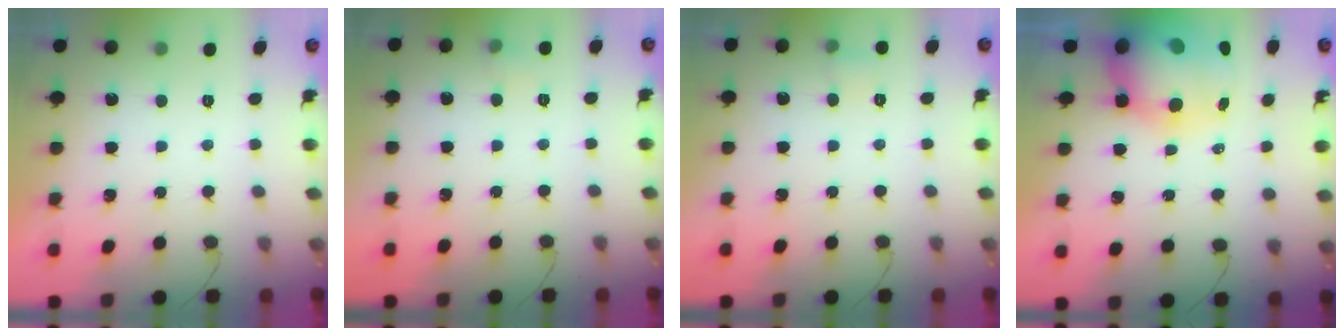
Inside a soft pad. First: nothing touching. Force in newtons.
{"total": 3.6, "press": 3.4, "slide": 1.1}
{"total": 7.0, "press": 3.3, "slide": 6.1}
{"total": 13.6, "press": 13.2, "slide": 3.2}